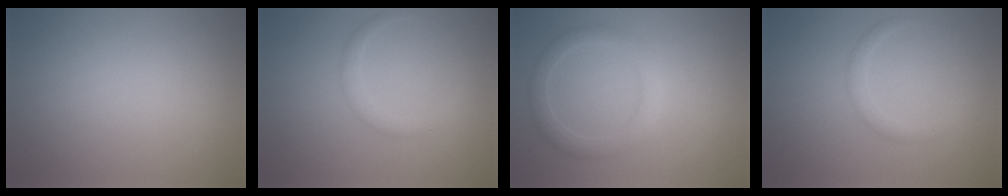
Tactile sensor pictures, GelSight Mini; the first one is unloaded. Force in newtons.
{"total": 1.7, "press": 1.7, "slide": 0.1}
{"total": 2.7, "press": 2.7, "slide": 0.0}
{"total": 1.5, "press": 1.5, "slide": 0.1}